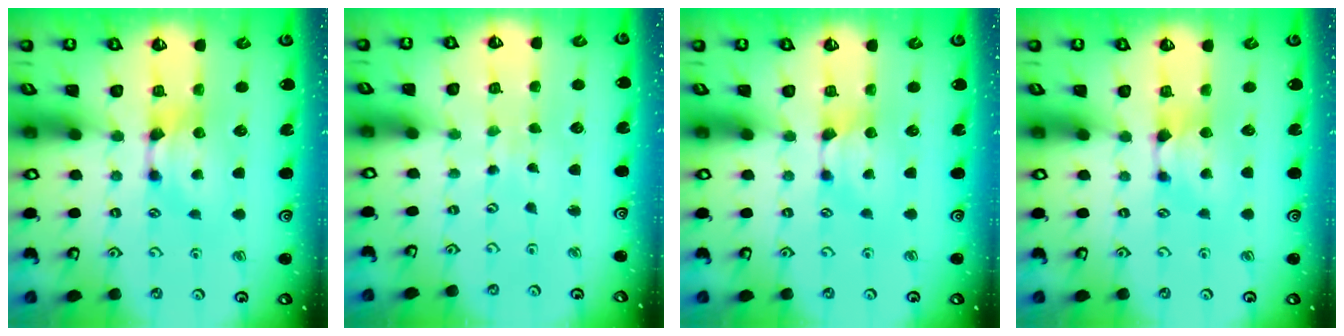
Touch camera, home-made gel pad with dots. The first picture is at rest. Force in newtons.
{"total": 5.3, "press": 5.3, "slide": 0.3}
{"total": 0.9, "press": 0.8, "slide": 0.3}
{"total": 0.9, "press": 0.7, "slide": 0.6}